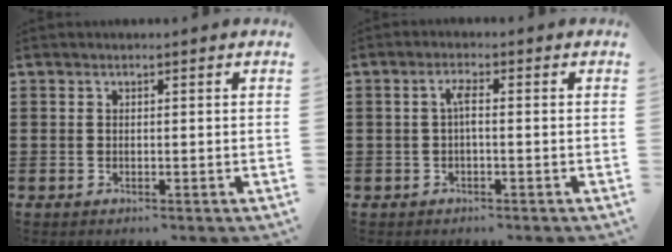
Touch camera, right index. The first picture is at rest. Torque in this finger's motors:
{"motor_torque": [0.49, -0.42, 0.26, 0.09]}